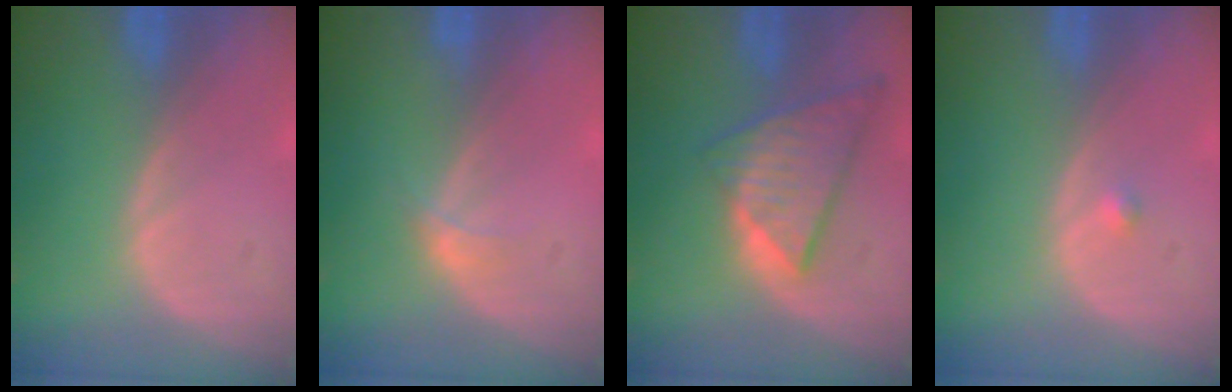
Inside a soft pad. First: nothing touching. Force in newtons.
{"total": 1.2, "press": 1.2, "slide": 0.1}
{"total": 8.7, "press": 7.5, "slide": 4.4}
{"total": 0.8, "press": 0.6, "slide": 0.4}